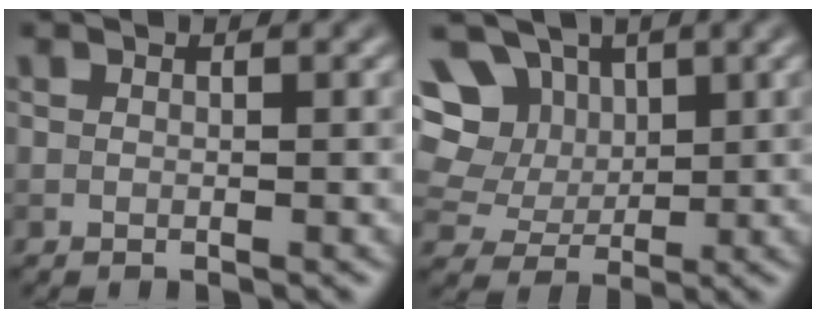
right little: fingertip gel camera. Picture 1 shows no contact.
{"total": 12.3, "force": [4.9, 9.9, 5.5], "torque": [-0.133, 0.035, 0.076]}